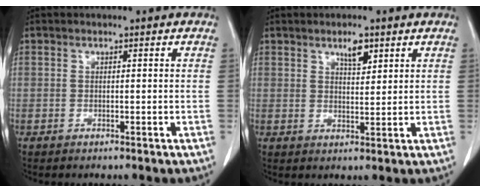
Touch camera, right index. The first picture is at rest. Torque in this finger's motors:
{"motor_torque": [0.18, 0.17, 0.04, 0.03]}